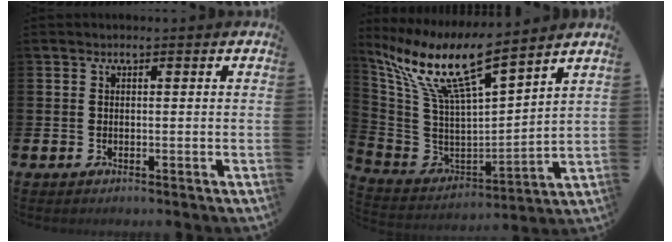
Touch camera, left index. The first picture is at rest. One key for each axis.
{"total": 11.7, "fx": 9.0, "fy": 2.0, "fz": 7.1, "tx": -0.175, "ty": -0.058, "tz": 0.153}